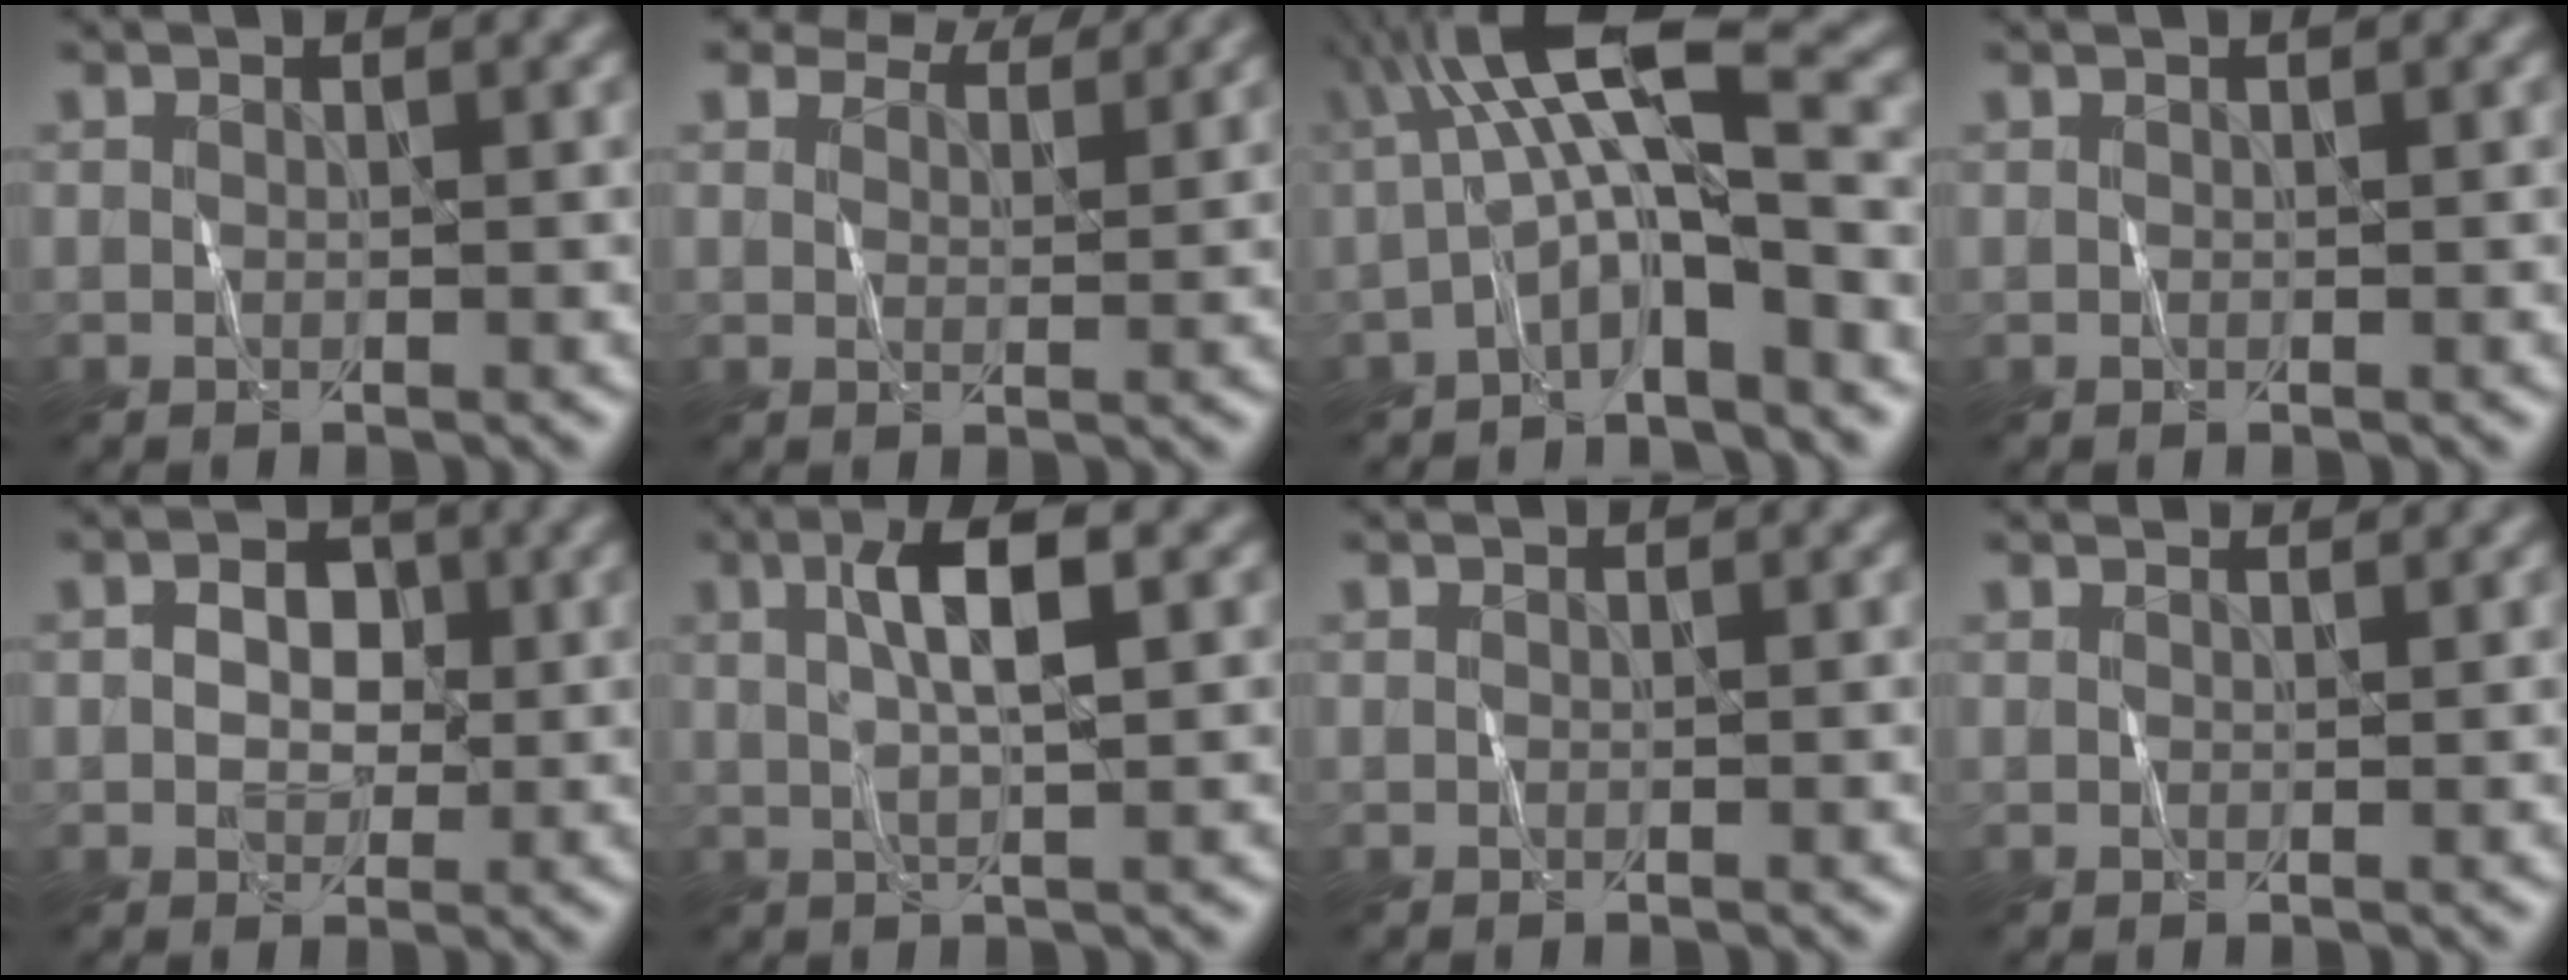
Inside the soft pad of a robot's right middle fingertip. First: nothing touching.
{"total": 5.9, "force": [5.4, 1.6, 1.8], "torque": [-0.045, -0.001, 0.073]}
{"total": 7.3, "force": [-1.3, 1.6, 7.0], "torque": [-0.120, 0.032, -0.038]}
{"total": 0.0}
{"total": 2.5, "force": [0.0, 2.0, 1.5], "torque": [-0.021, 0.003, 0.000]}
{"total": 4.5, "force": [1.1, 1.1, 4.2], "torque": [-0.076, 0.011, 0.018]}
{"total": 0.0}
{"total": 1.5, "force": [1.5, 0.2, 0.1], "torque": [-0.009, 0.004, 0.012]}